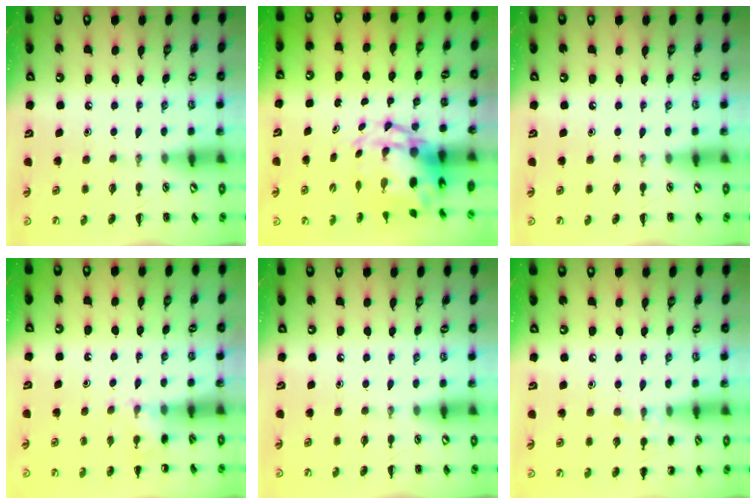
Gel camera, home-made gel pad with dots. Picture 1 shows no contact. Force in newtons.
{"total": 6.8, "press": 6.5, "slide": 2.0}
{"total": 0.0}
{"total": 4.8, "press": 4.6, "slide": 1.3}
{"total": 0.0}
{"total": 7.0, "press": 6.7, "slide": 2.0}